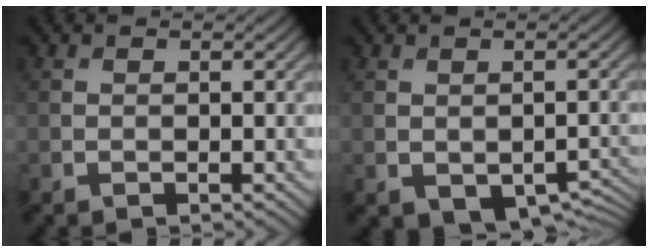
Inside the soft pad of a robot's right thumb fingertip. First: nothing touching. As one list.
[{"total": 4.5, "force": [-1.8, 2.8, 3.0], "torque": [-0.048, -0.023, -0.011]}]